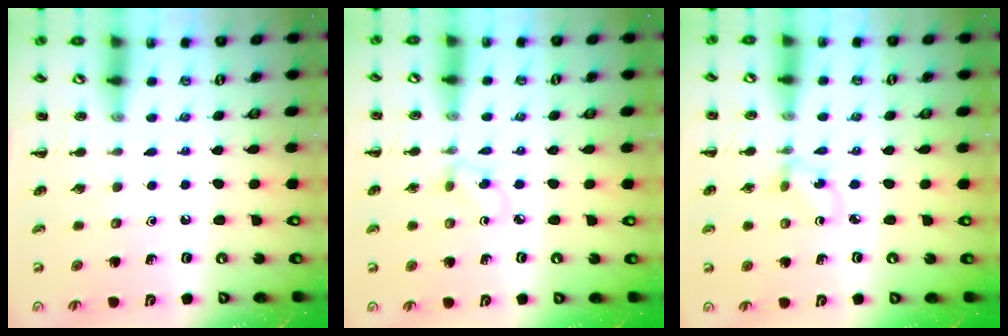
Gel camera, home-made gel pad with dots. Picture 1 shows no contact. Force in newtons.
{"total": 2.9, "press": 2.6, "slide": 1.2}
{"total": 1.7, "press": 1.6, "slide": 0.7}